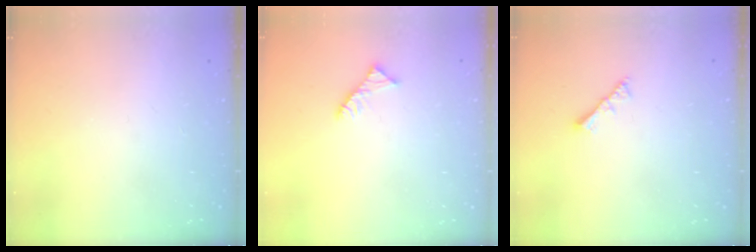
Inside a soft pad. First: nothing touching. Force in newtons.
{"total": 2.9, "press": 2.9, "slide": 0.4}
{"total": 2.8, "press": 2.8, "slide": 0.6}